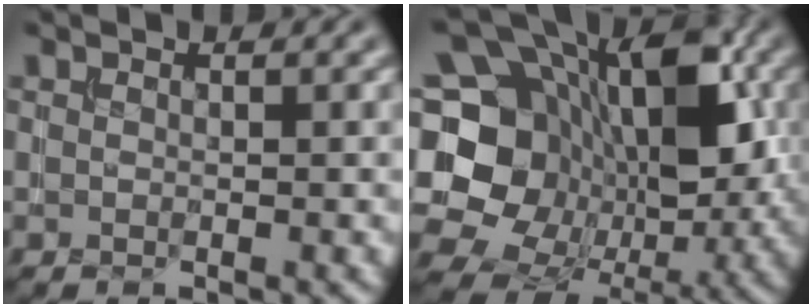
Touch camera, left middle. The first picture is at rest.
{"total": 15.5, "force": [0.3, 12.1, 9.7], "torque": [-0.184, 0.009, 0.014]}